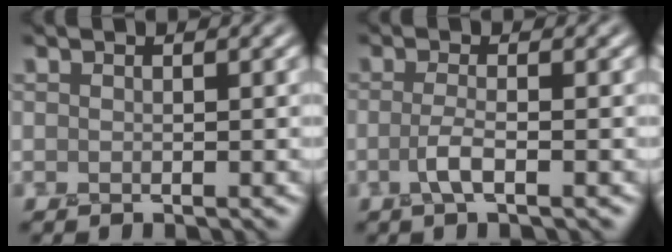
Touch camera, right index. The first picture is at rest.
{"total": 1.8, "force": [-0.5, 0.5, 1.6], "torque": [-0.036, 0.002, -0.015]}